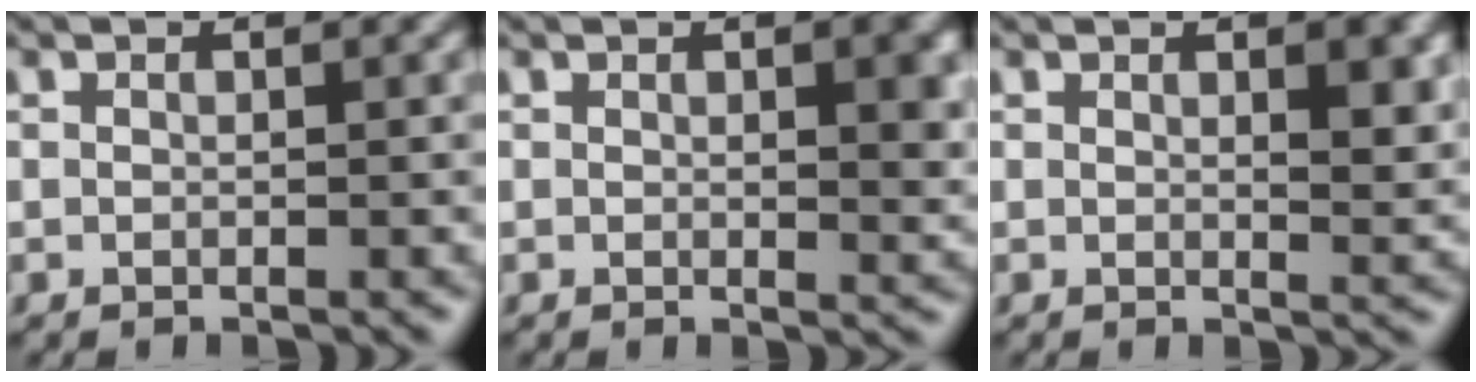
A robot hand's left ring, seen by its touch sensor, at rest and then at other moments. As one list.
[{"total": 3.7, "force": [1.0, 0.9, 3.4], "torque": [-0.041, -0.002, 0.018]}, {"total": 3.6, "force": [1.4, 1.1, 3.1], "torque": [-0.038, -0.004, 0.024]}]